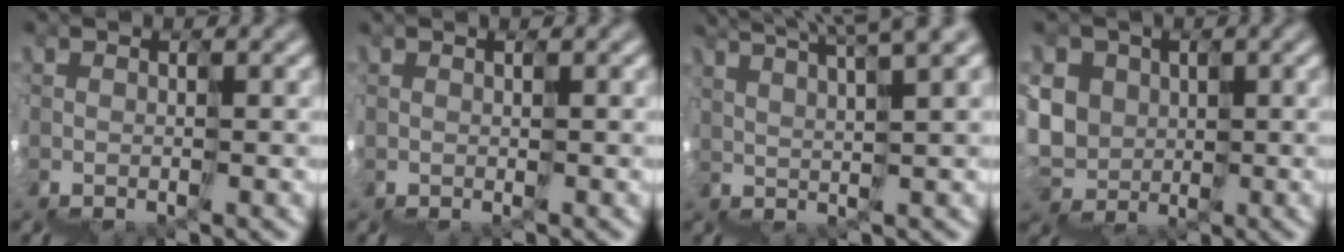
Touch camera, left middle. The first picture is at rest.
{"total": 0.5, "force": [0.5, 0.0, -0.1], "torque": [0.011, 0.008, 0.009]}
{"total": 8.0, "force": [7.2, 0.2, 3.5], "torque": [-0.045, 0.072, 0.102]}
{"total": 4.5, "force": [1.9, 3.4, -2.2], "torque": [0.013, 0.025, 0.006]}